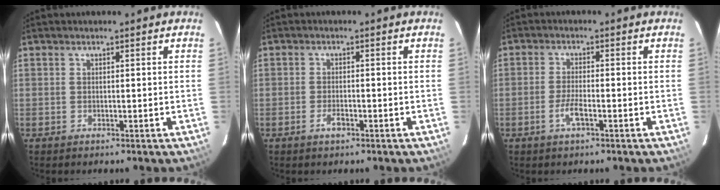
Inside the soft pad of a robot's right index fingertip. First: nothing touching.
{"total": 2.2, "force": [-1.3, 1.1, 1.5], "torque": [-0.030, -0.002, -0.023]}
{"total": 3.4, "force": [-1.7, 0.8, 2.9], "torque": [-0.063, -0.004, -0.034]}